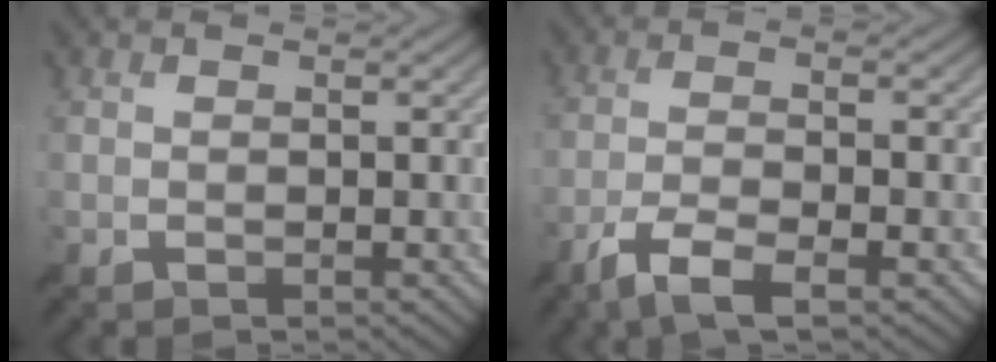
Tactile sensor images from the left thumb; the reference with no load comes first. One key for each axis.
{"total": 5.2, "fx": -3.2, "fy": 1.1, "fz": 4.0, "tx": -0.081, "ty": 0.000, "tz": -0.067}